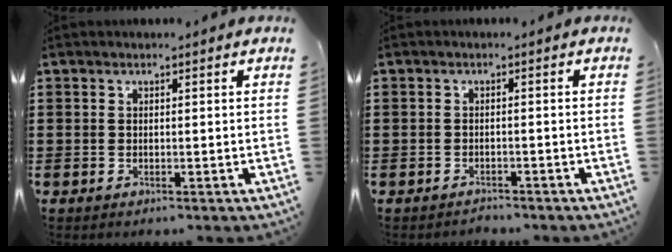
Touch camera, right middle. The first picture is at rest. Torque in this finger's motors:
{"motor_torque": [-0.48, 0.33, -0.05, -0.03]}